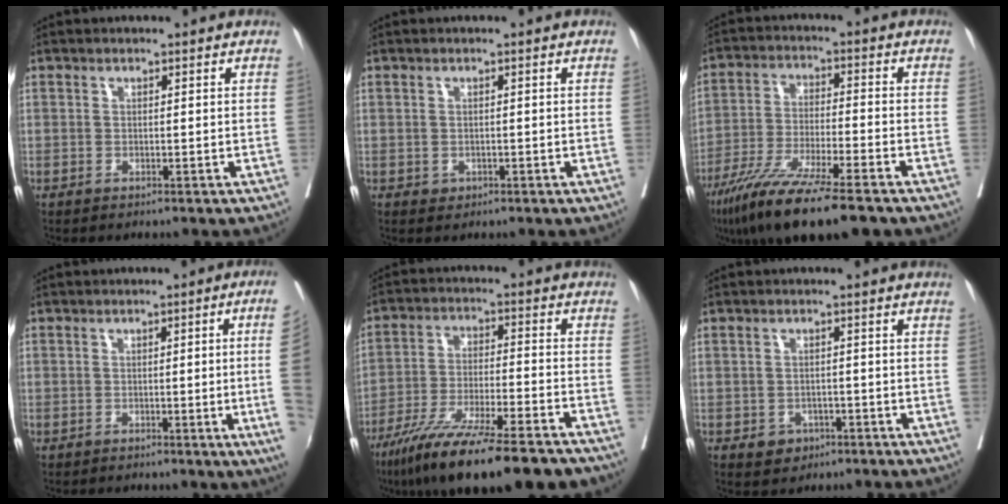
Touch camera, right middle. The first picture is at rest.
{"total": 0.9, "force": [-0.3, 0.9, 0.3], "torque": [-0.004, 0.001, 0.003]}
{"total": 15.2, "force": [-11.0, 1.3, 10.4], "torque": [-0.193, -0.050, -0.190]}
{"total": 8.2, "force": [-1.2, -1.3, 8.0], "torque": [-0.084, -0.006, -0.018]}
{"total": 20.5, "force": [-15.7, 2.5, 12.9], "torque": [-0.186, -0.033, -0.253]}
{"total": 3.1, "force": [-1.5, 2.5, 1.1], "torque": [-0.009, 0.005, -0.014]}